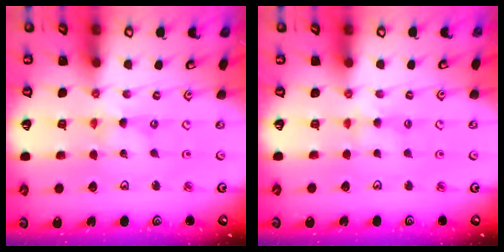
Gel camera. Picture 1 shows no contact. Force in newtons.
{"total": 4.1, "press": 4.1, "slide": 0.5}